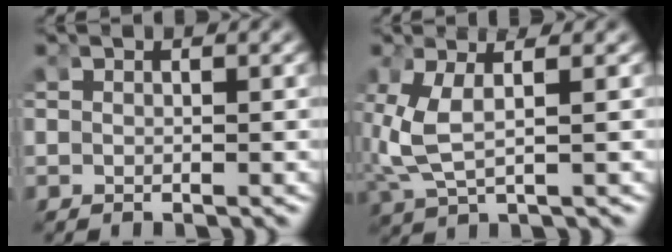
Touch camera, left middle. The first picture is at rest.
{"total": 4.0, "force": [0.0, 2.0, 3.5], "torque": [-0.100, -0.009, 0.011]}